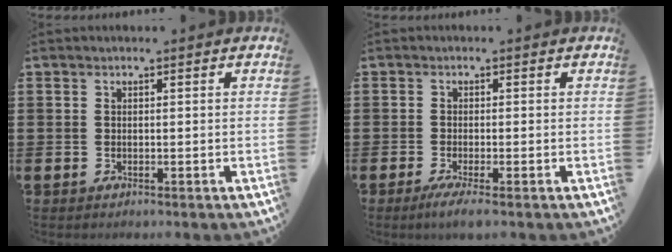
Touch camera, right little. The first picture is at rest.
{"total": 2.0, "force": [-1.1, 0.1, 1.7], "torque": [-0.029, -0.004, -0.018]}